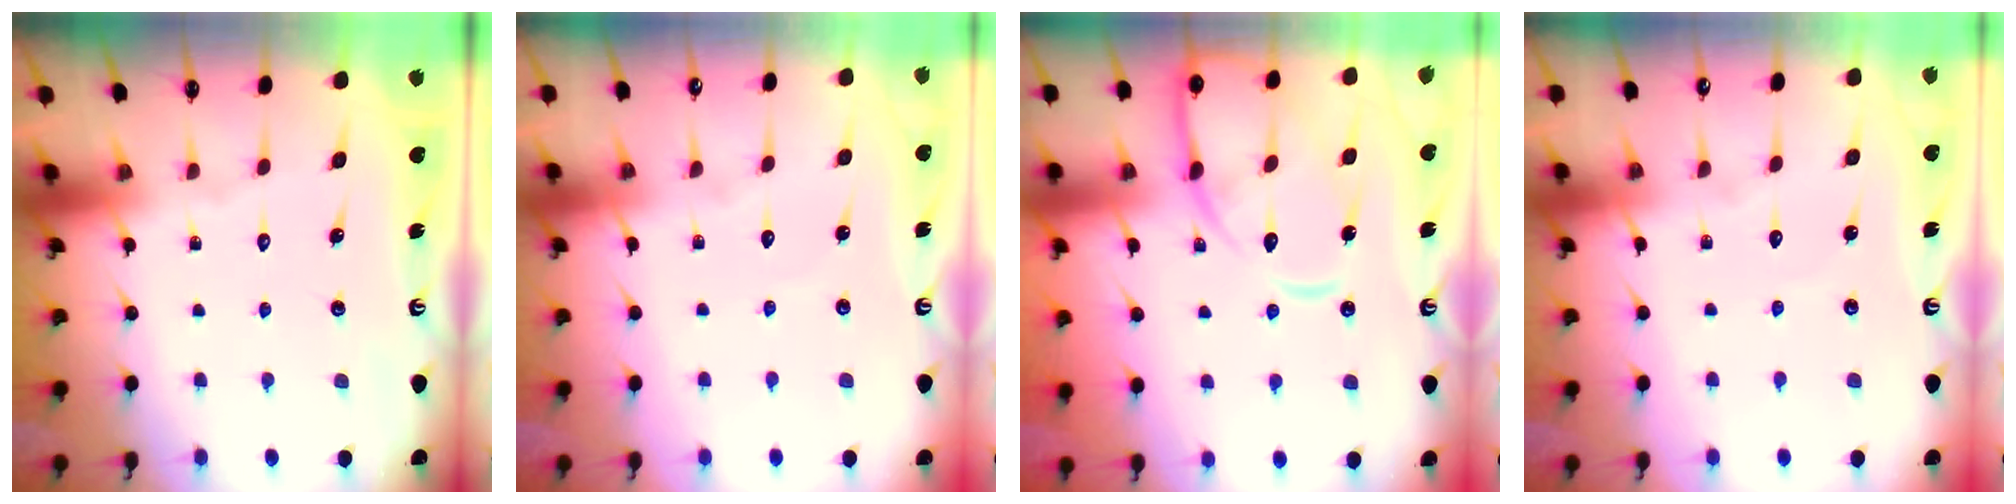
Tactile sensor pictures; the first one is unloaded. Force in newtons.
{"total": 2.9, "press": 2.9, "slide": 0.2}
{"total": 13.5, "press": 13.4, "slide": 1.2}
{"total": 2.9, "press": 2.9, "slide": 0.2}